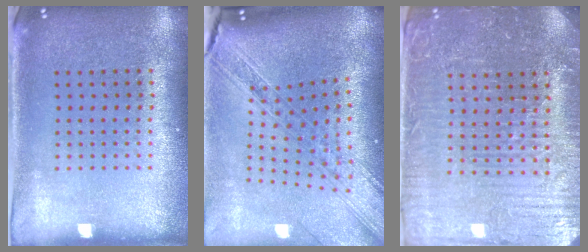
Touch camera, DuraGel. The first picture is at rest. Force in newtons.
{"total": 2.6, "press": 2.2, "slide": 1.5}
{"total": 4.5, "press": 4.3, "slide": 1.2}